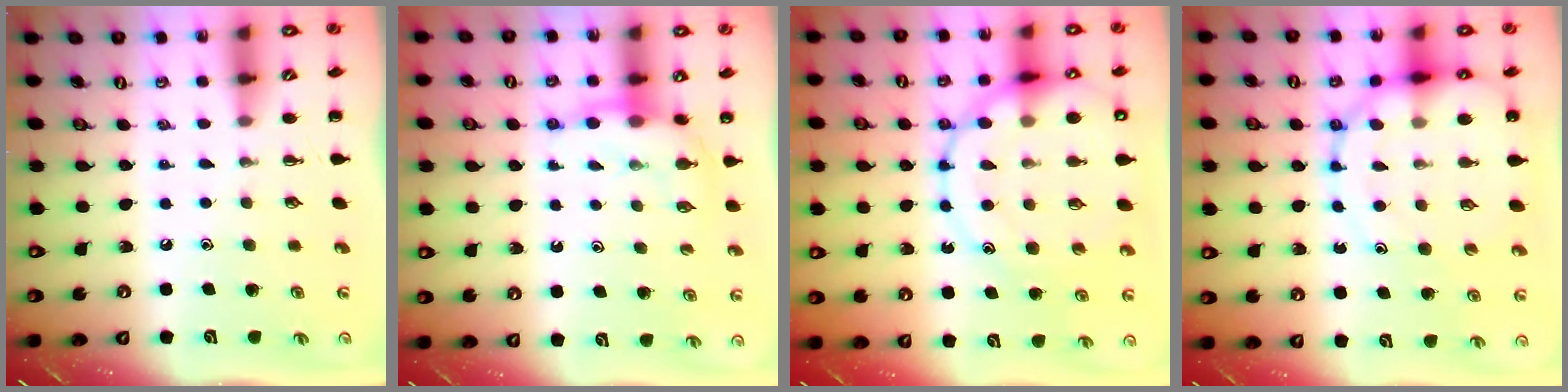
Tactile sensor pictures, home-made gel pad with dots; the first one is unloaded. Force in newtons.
{"total": 7.5, "press": 7.5, "slide": 0.7}
{"total": 21.3, "press": 21.1, "slide": 2.9}
{"total": 14.7, "press": 14.4, "slide": 2.9}